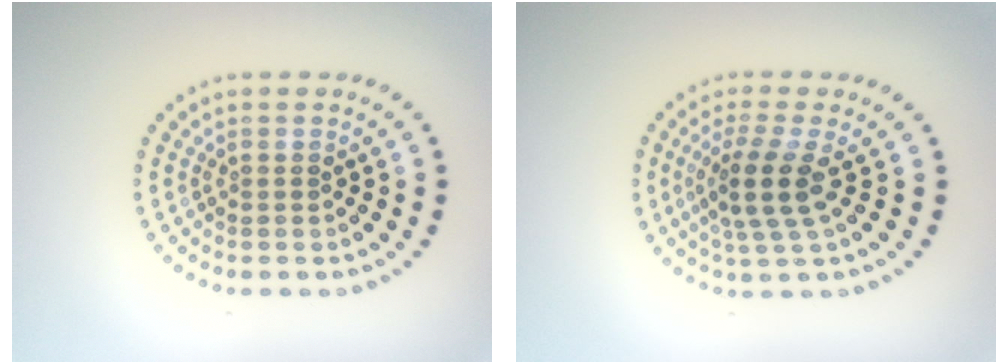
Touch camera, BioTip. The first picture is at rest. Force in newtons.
{"total": 3.7, "press": 2.8, "slide": 2.4}